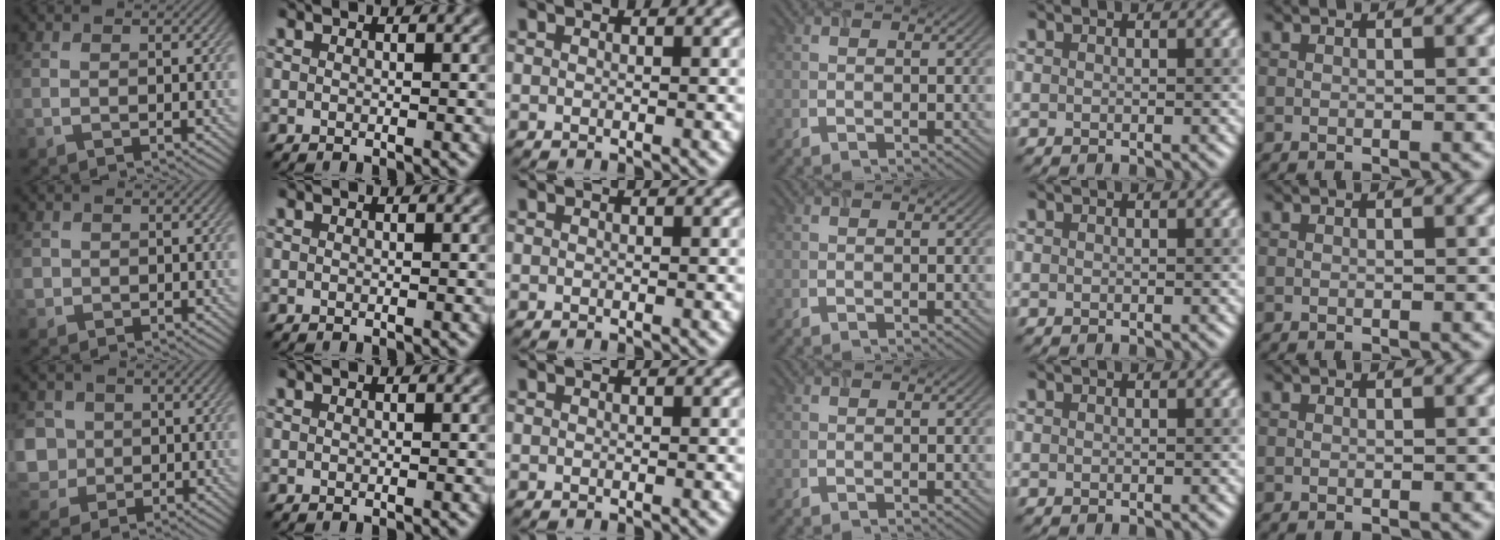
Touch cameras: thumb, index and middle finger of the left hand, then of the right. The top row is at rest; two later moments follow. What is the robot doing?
{"motion": "close", "object": "airpods case & airpods"}